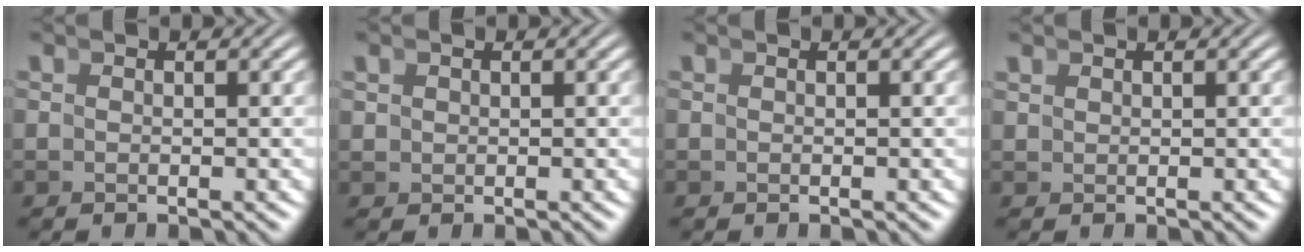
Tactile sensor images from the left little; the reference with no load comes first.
{"total": 1.3, "force": [0.5, 1.1, 0.6], "torque": [-0.013, 0.001, 0.012]}
{"total": 0.0}
{"total": 0.7, "force": [0.6, 0.1, 0.1], "torque": [0.003, 0.004, 0.016]}